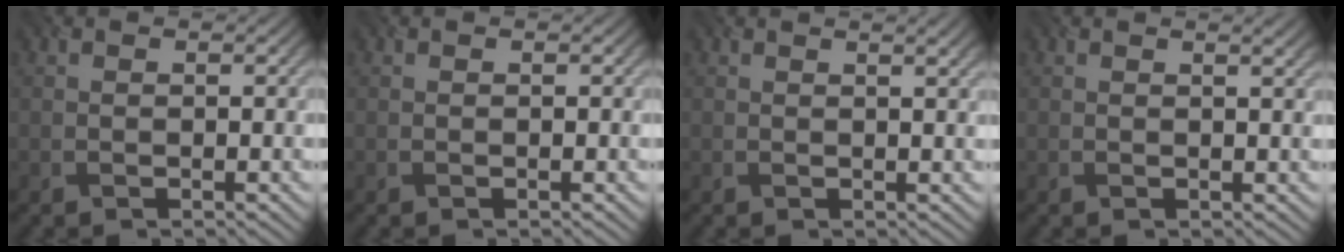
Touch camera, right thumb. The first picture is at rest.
{"total": 0.0}
{"total": 1.7, "force": [1.1, 0.3, 1.3], "torque": [-0.021, -0.001, 0.010]}
{"total": 1.3, "force": [0.8, 0.2, 1.0], "torque": [-0.016, -0.001, 0.010]}